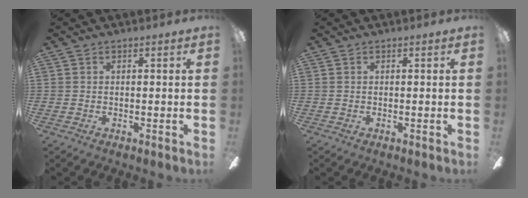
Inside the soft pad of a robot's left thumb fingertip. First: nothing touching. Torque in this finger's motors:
{"motor_torque": [-0.12, 0.12, -0.09, 0.27, 0.00]}